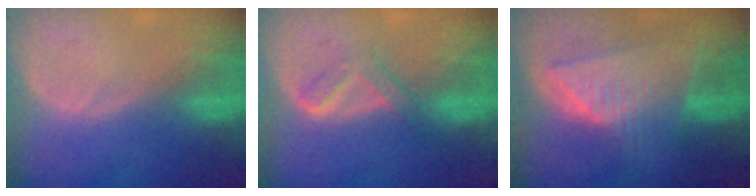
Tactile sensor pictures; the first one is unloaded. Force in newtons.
{"total": 3.6, "press": 3.6, "slide": 0.3}
{"total": 8.4, "press": 7.6, "slide": 3.7}